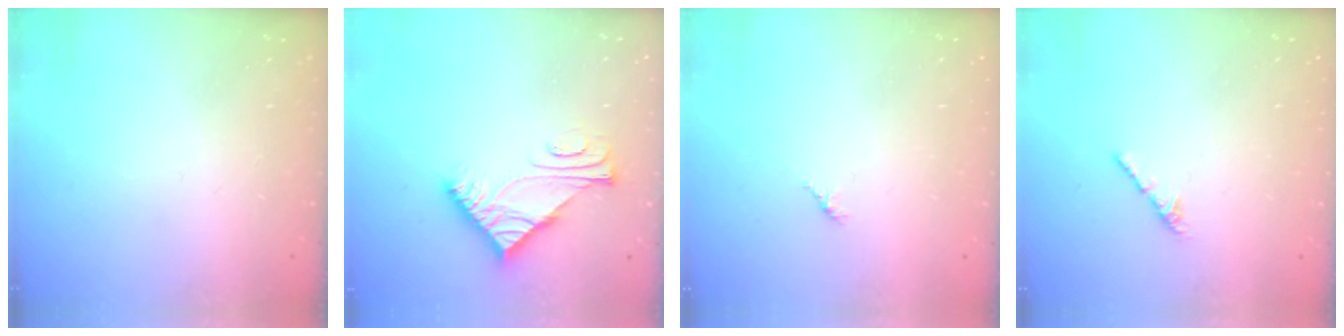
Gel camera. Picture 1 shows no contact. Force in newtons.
{"total": 6.8, "press": 6.8, "slide": 0.1}
{"total": 1.7, "press": 1.6, "slide": 0.5}
{"total": 2.4, "press": 2.3, "slide": 0.8}